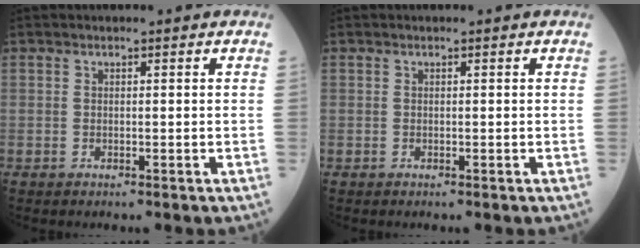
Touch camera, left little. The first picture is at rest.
{"total": 0.0}